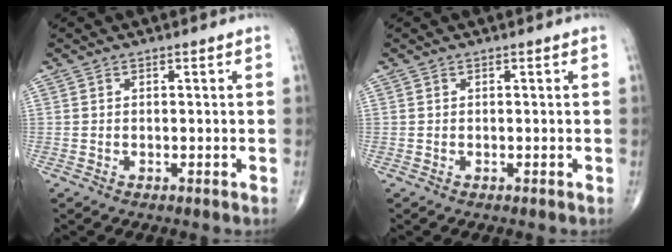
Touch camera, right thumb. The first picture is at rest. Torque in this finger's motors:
{"motor_torque": [-0.06, 0.06, 0.00, 0.00, 0.00]}